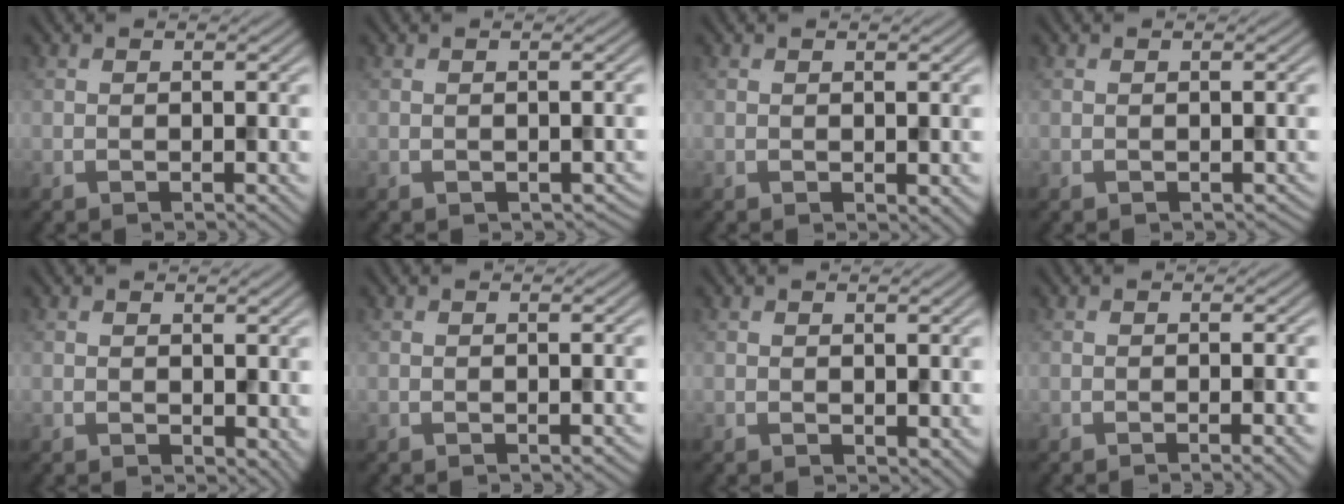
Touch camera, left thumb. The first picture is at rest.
{"total": 0.8, "force": [-0.3, 0.6, 0.5], "torque": [-0.009, -0.007, 0.000]}
{"total": 0.7, "force": [0.0, 0.4, 0.6], "torque": [-0.006, -0.003, 0.002]}
{"total": 0.0}
{"total": 1.8, "force": [0.3, 1.2, 1.3], "torque": [-0.018, -0.006, 0.010]}
{"total": 0.0}
{"total": 0.8, "force": [0.3, 0.6, 0.5], "torque": [-0.006, -0.004, 0.010]}
{"total": 1.8, "force": [-0.7, 0.4, 1.7], "torque": [-0.018, 0.002, -0.013]}